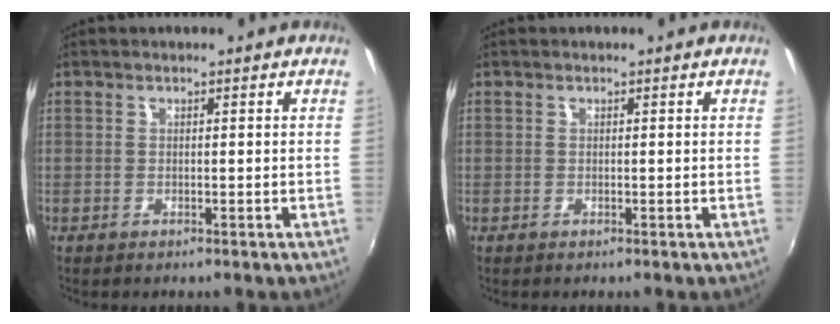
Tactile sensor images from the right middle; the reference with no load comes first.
{"total": 0.0}